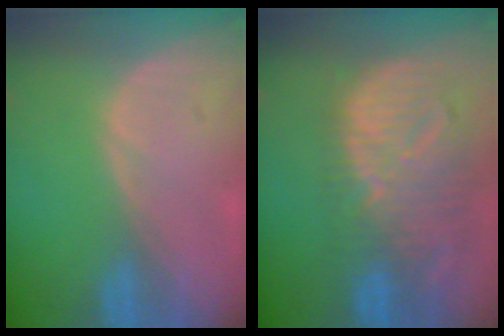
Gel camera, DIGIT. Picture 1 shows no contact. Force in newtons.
{"total": 12.6, "press": 11.0, "slide": 6.2}